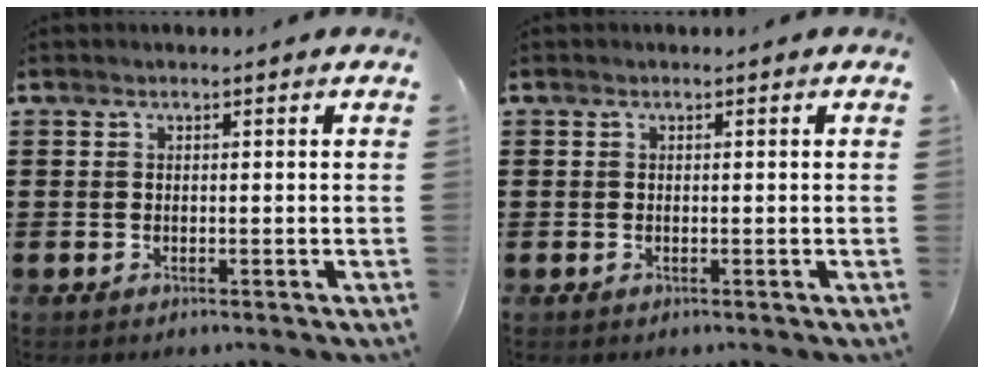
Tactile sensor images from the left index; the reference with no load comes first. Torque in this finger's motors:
{"motor_torque": [0.02, -0.02, -0.01, 0.00]}